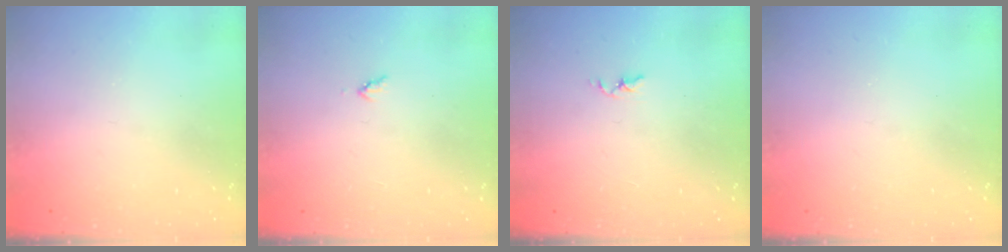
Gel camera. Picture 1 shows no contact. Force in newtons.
{"total": 3.0, "press": 3.0, "slide": 0.3}
{"total": 1.8, "press": 1.7, "slide": 0.3}
{"total": 0.0}